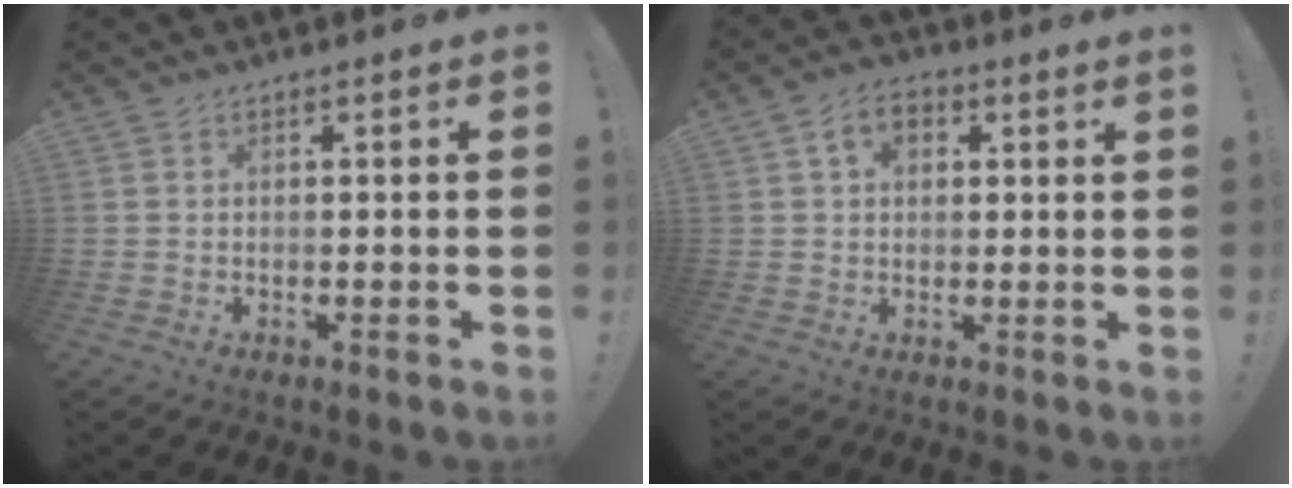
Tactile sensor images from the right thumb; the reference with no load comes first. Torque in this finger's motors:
{"motor_torque": [0.04, 0.05, 0.33, 0.27, 0.00]}